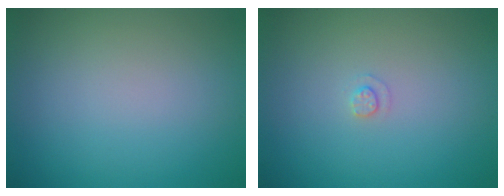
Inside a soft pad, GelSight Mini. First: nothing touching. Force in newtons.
{"total": 0.9, "press": 0.9, "slide": 0.2}